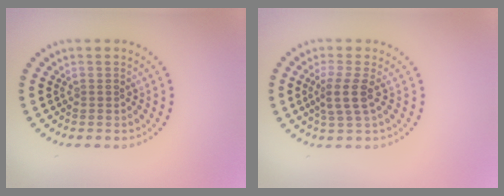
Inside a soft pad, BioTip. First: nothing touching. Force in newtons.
{"total": 2.7, "press": 2.2, "slide": 1.6}